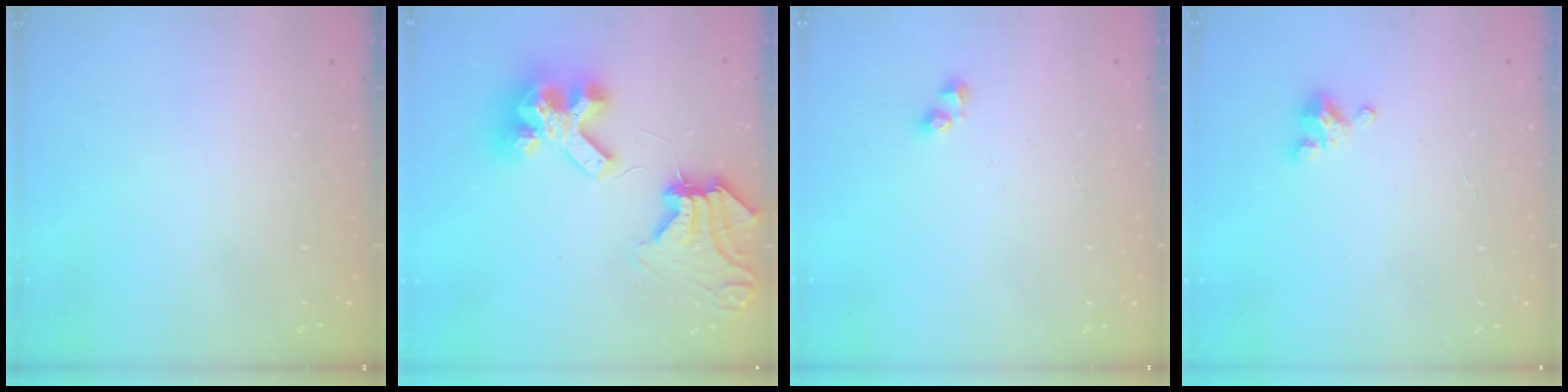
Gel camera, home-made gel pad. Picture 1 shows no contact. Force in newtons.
{"total": 15.2, "press": 15.1, "slide": 2.0}
{"total": 2.5, "press": 2.5, "slide": 0.2}
{"total": 3.4, "press": 3.4, "slide": 0.2}